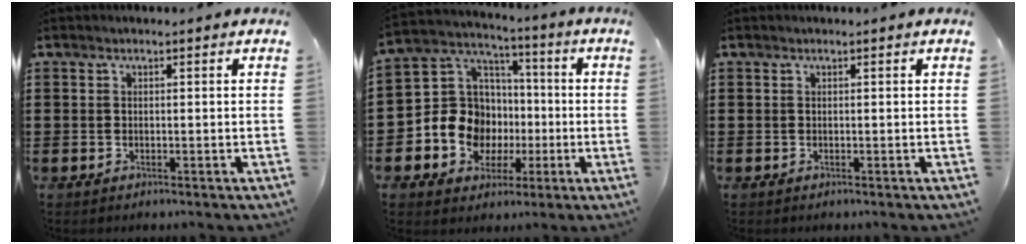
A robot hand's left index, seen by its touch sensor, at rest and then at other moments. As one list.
[{"total": 11.0, "force": [-2.2, 10.0, 3.9], "torque": [-0.120, 0.006, -0.039]}, {"total": 0.0}]